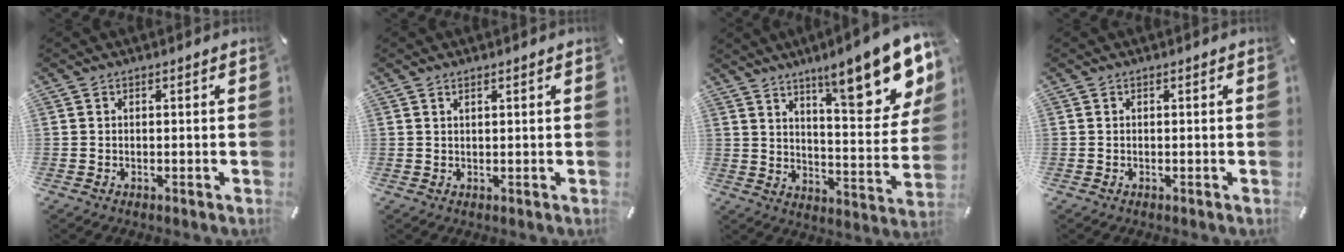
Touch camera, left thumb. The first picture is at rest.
{"total": 1.0, "force": [0.7, 0.1, 0.7], "torque": [-0.014, -0.001, 0.012]}
{"total": 18.8, "force": [12.2, 5.3, 13.2], "torque": [-0.176, -0.085, 0.192]}
{"total": 0.0}